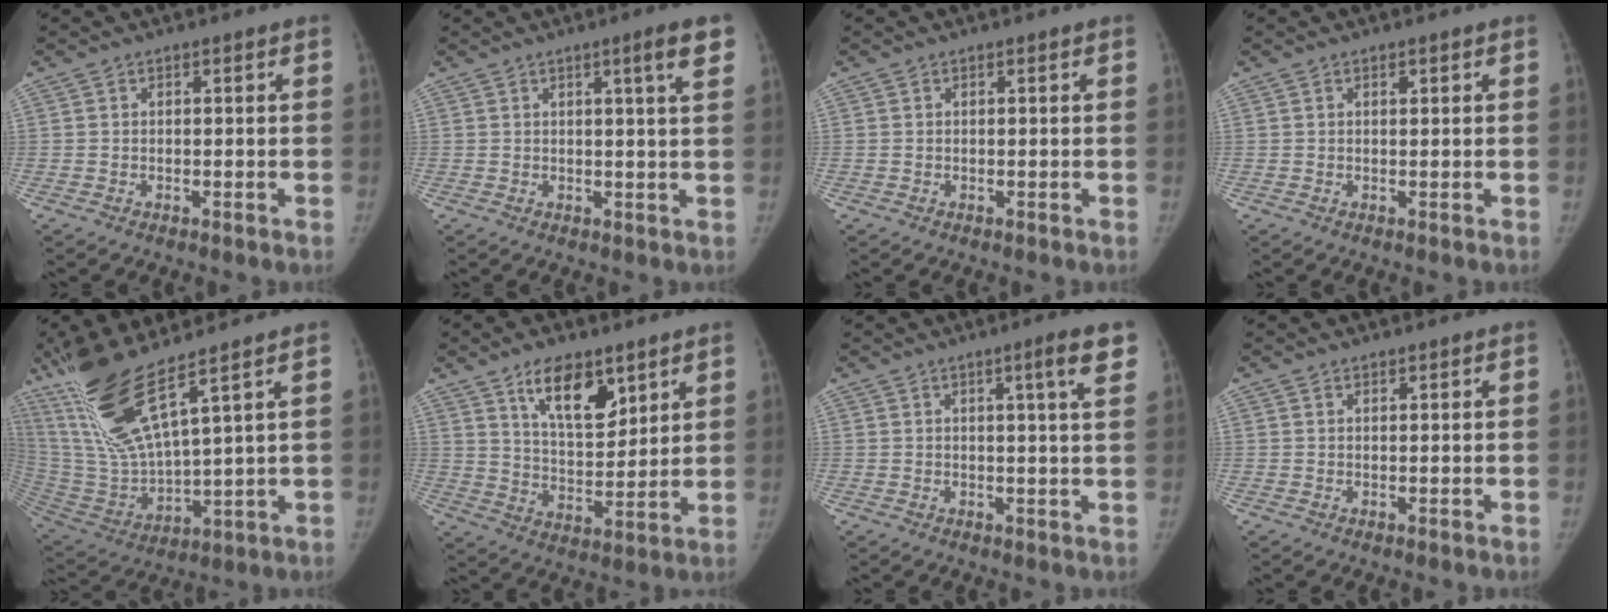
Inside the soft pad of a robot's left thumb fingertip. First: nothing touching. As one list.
[{"total": 5.2, "force": [2.7, -0.1, 4.4], "torque": [-0.055, -0.014, 0.036]}, {"total": 0.0}, {"total": 0.5, "force": [0.3, 0.3, 0.3], "torque": [0.005, -0.007, 0.004]}, {"total": 18.6, "force": [11.5, 2.9, 14.3], "torque": [-0.295, -0.060, 0.237]}, {"total": 12.2, "force": [7.3, 5.8, 7.9], "torque": [-0.096, -0.055, 0.132]}, {"total": 5.8, "force": [3.1, 0.0, 4.9], "torque": [-0.062, -0.015, 0.041]}, {"total": 0.6, "force": [0.6, 0.2, -0.1], "torque": [0.010, -0.011, 0.009]}]